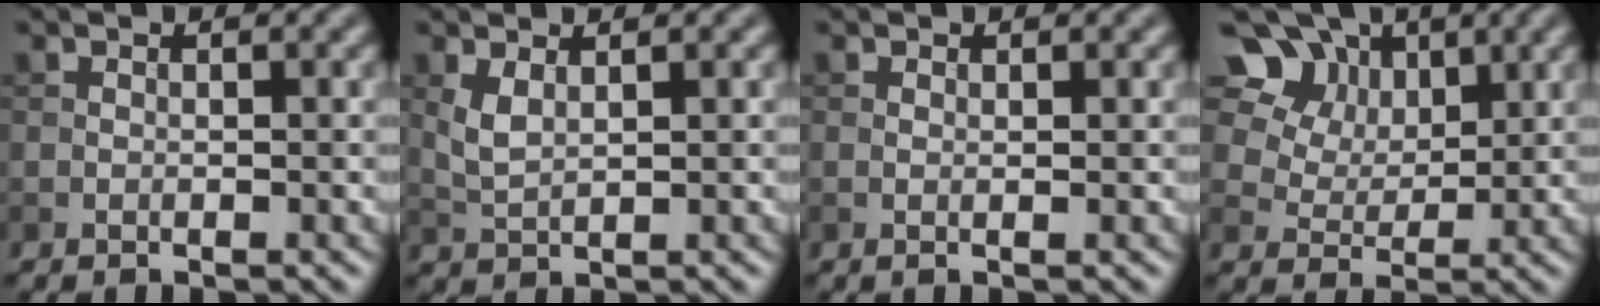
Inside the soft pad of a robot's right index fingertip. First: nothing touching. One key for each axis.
{"total": 2.0, "fx": 0.9, "fy": 0.8, "fz": 1.6, "tx": -0.043, "ty": -0.001, "tz": 0.023}
{"total": 0.5, "fx": 0.1, "fy": 0.0, "fz": 0.5, "tx": -0.009, "ty": 0.000, "tz": 0.000}
{"total": 13.2, "fx": 7.3, "fy": 9.0, "fz": 6.4, "tx": -0.146, "ty": 0.024, "tz": 0.139}